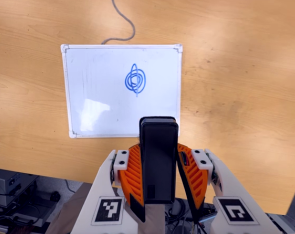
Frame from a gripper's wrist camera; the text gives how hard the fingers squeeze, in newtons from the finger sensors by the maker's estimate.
{"total": 5.5, "left": 4.4, "right": 6.5}